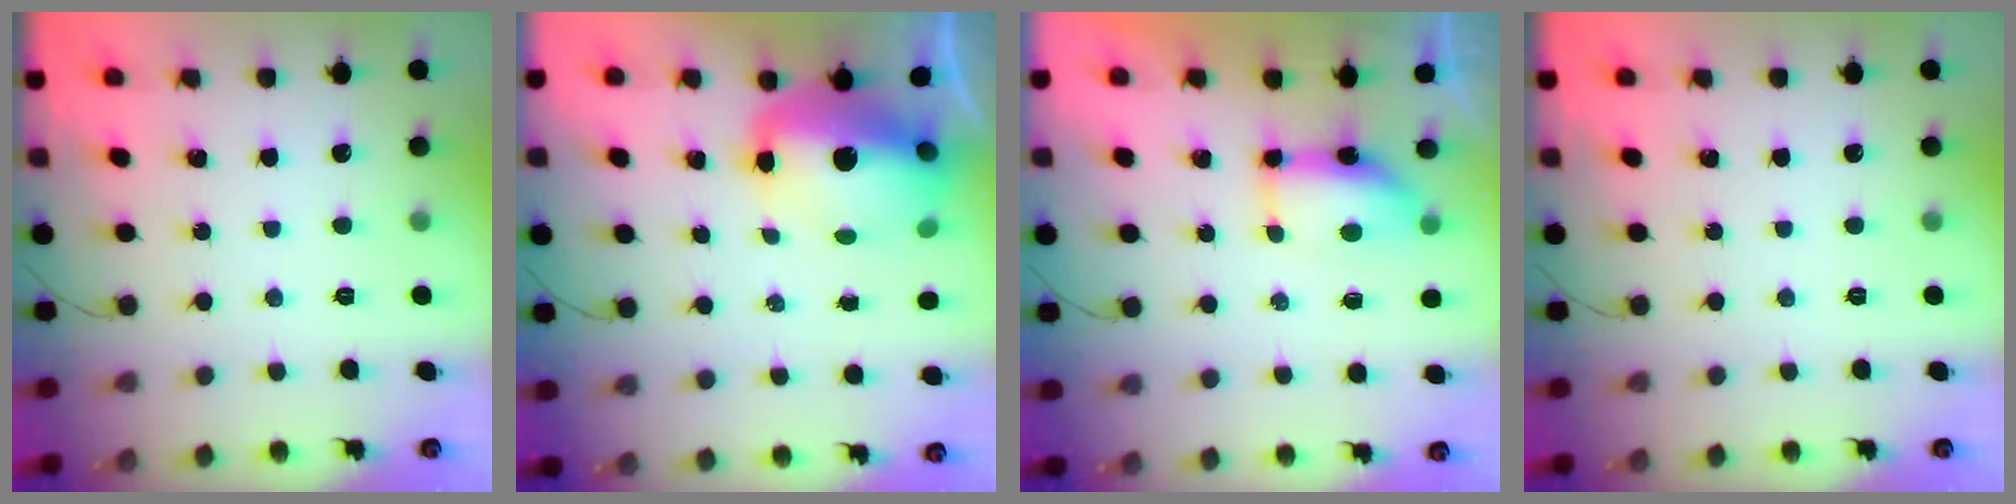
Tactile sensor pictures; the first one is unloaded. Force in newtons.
{"total": 15.6, "press": 15.2, "slide": 3.5}
{"total": 8.2, "press": 7.5, "slide": 3.1}
{"total": 0.0}